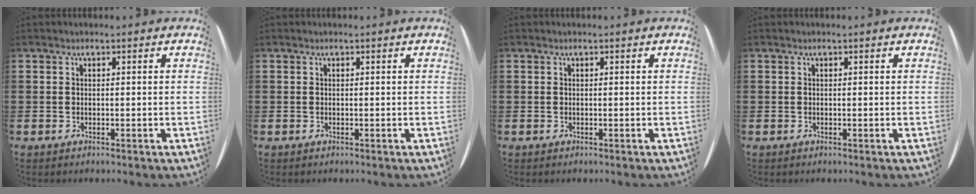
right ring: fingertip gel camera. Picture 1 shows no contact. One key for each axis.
{"total": 0.0}
{"total": 0.0}
{"total": 0.0}